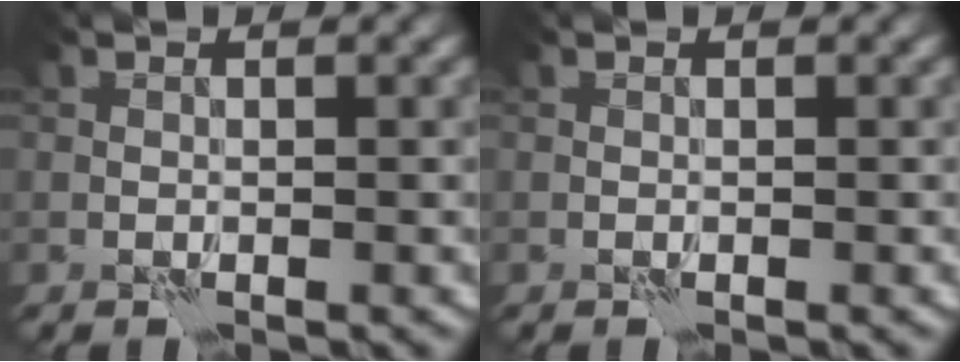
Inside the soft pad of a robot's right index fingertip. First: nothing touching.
{"total": 0.0}